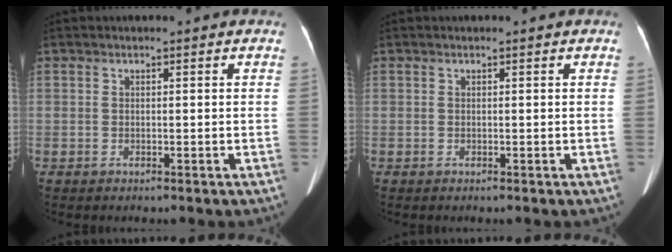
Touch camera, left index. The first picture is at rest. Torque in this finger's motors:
{"motor_torque": [0.01, 0.02, -0.03, -0.01]}